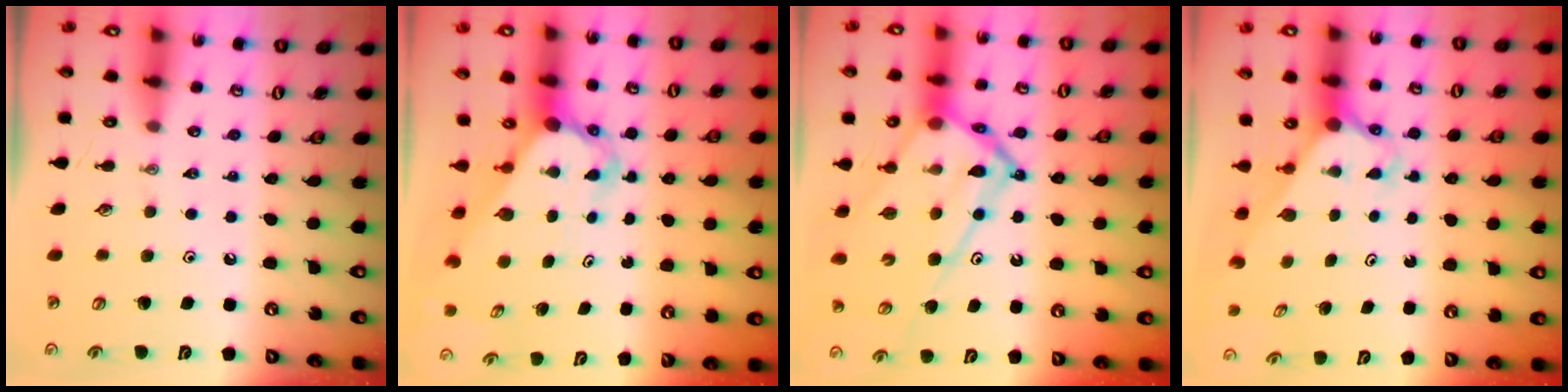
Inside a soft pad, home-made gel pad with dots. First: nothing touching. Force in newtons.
{"total": 4.1, "press": 4.1, "slide": 0.3}
{"total": 20.0, "press": 19.9, "slide": 1.7}
{"total": 2.6, "press": 2.6, "slide": 0.1}